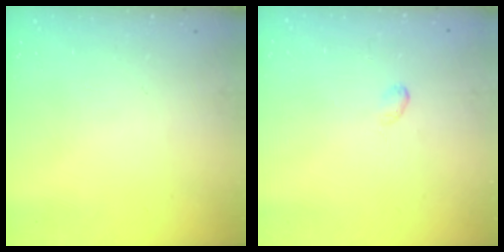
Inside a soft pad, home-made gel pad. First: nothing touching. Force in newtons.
{"total": 2.7, "press": 2.7, "slide": 0.5}